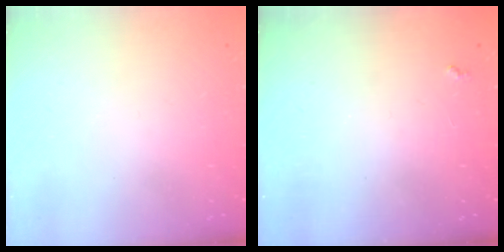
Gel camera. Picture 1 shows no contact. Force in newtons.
{"total": 1.9, "press": 1.9, "slide": 0.3}